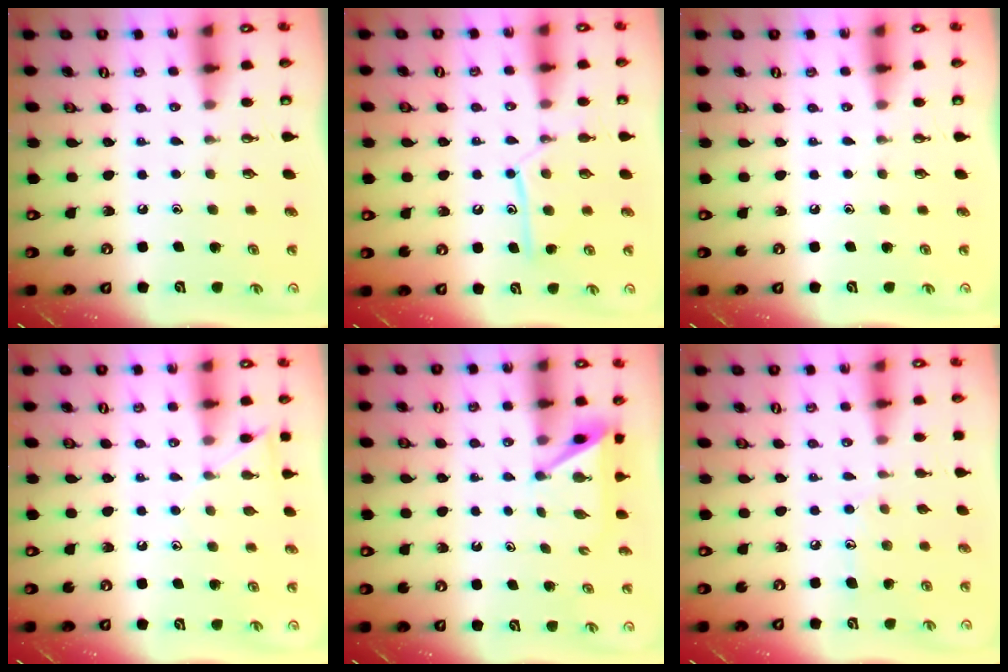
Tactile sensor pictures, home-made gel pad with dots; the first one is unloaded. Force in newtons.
{"total": 10.4, "press": 10.4, "slide": 0.6}
{"total": 0.0}
{"total": 6.7, "press": 6.7, "slide": 0.6}
{"total": 6.0, "press": 6.0, "slide": 0.2}
{"total": 8.9, "press": 8.9, "slide": 0.5}